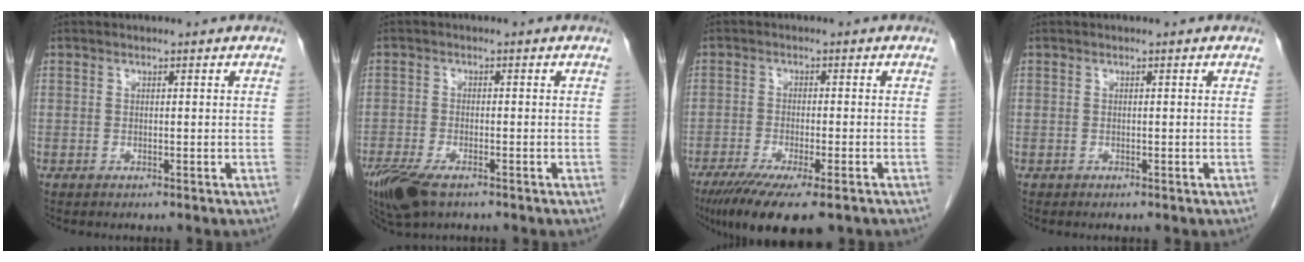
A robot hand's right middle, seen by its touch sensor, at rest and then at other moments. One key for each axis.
{"total": 7.1, "fx": -4.8, "fy": 2.6, "fz": 4.6, "tx": -0.090, "ty": -0.014, "tz": -0.086}
{"total": 11.7, "fx": -8.2, "fy": 2.0, "fz": 8.1, "tx": -0.128, "ty": -0.027, "tz": -0.128}
{"total": 0.0}